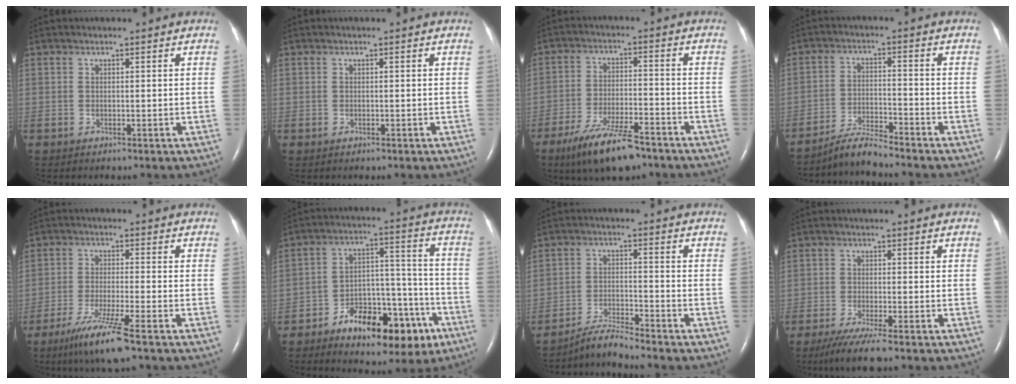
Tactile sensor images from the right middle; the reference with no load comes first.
{"total": 0.0}
{"total": 11.1, "force": [-8.1, 2.4, 7.2], "torque": [-0.136, -0.021, -0.140]}
{"total": 5.1, "force": [-4.9, -0.6, 1.2], "torque": [-0.025, -0.016, -0.092]}
{"total": 8.5, "force": [-5.7, -0.7, 6.3], "torque": [-0.124, -0.029, -0.106]}
{"total": 16.1, "force": [-9.2, 6.7, 11.4], "torque": [-0.157, 0.029, -0.132]}
{"total": 5.0, "force": [-4.8, -1.1, 0.9], "torque": [-0.023, -0.017, -0.089]}
{"total": 6.0, "force": [-4.5, -0.2, 4.0], "torque": [-0.070, -0.017, -0.080]}